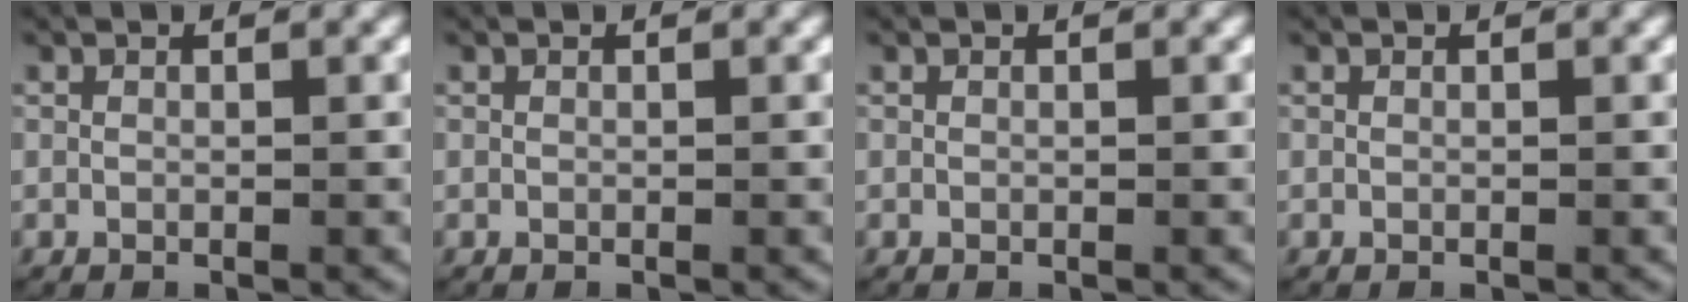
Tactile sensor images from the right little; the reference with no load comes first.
{"total": 0.0}
{"total": 0.0}
{"total": 0.0}